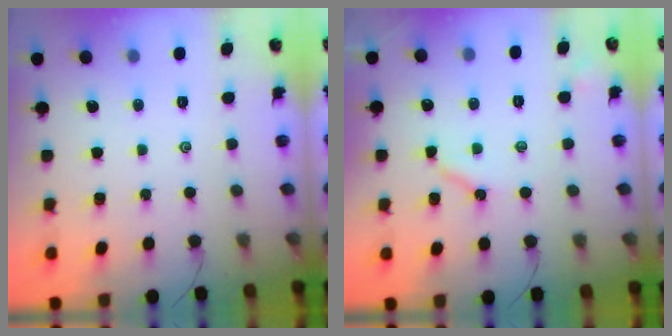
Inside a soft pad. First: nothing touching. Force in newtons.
{"total": 4.1, "press": 4.1, "slide": 0.3}